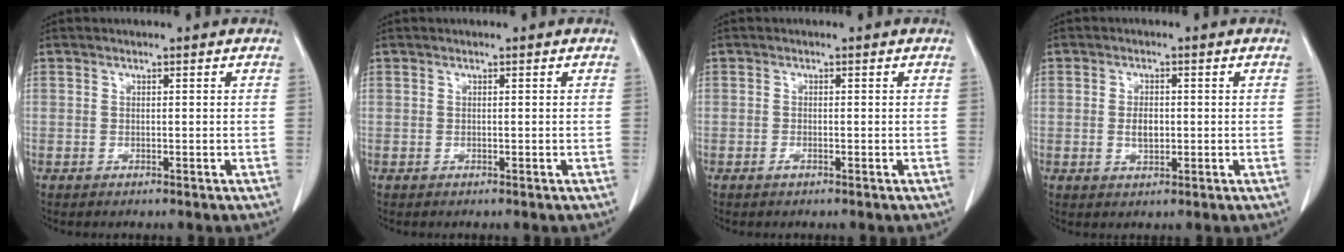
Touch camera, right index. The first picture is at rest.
{"total": 0.0}
{"total": 0.7, "force": [-0.5, 0.2, 0.5], "torque": [-0.008, 0.000, -0.009]}
{"total": 2.8, "force": [-0.2, 1.5, 2.4], "torque": [-0.043, 0.001, -0.002]}